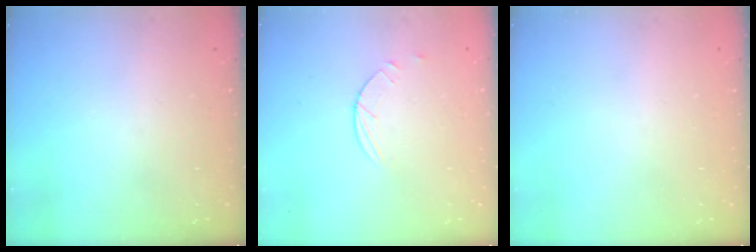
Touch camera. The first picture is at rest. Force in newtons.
{"total": 2.9, "press": 2.8, "slide": 0.3}
{"total": 0.0}